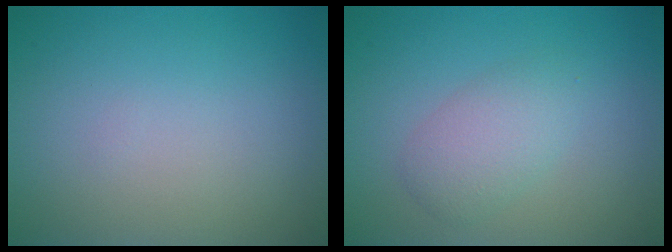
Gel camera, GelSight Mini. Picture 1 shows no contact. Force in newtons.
{"total": 2.7, "press": 2.7, "slide": 0.1}